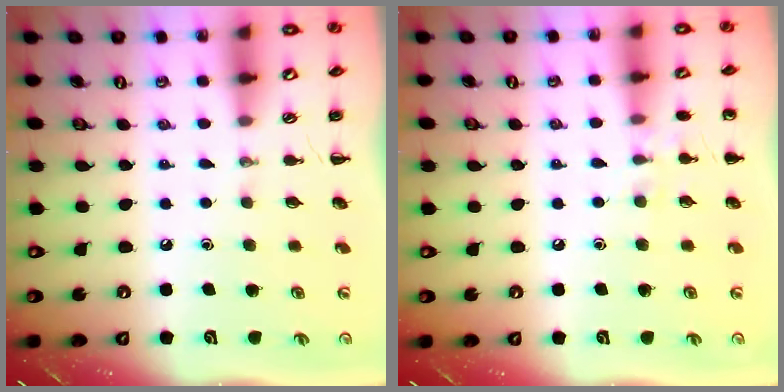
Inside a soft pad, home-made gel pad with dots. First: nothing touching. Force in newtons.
{"total": 6.1, "press": 5.8, "slide": 2.0}